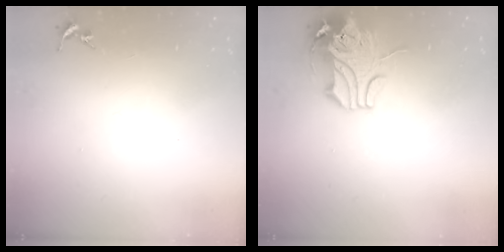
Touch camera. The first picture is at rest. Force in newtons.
{"total": 10.6, "press": 10.5, "slide": 1.9}